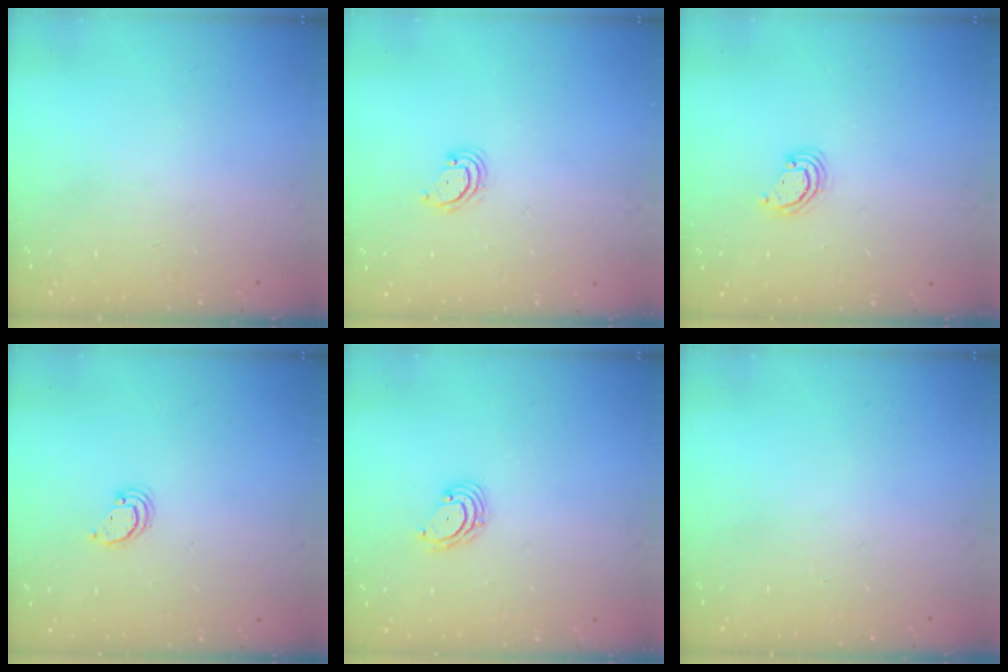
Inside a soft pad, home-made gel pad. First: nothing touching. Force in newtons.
{"total": 2.9, "press": 2.8, "slide": 0.4}
{"total": 2.8, "press": 2.8, "slide": 0.3}
{"total": 2.4, "press": 2.4, "slide": 0.2}
{"total": 2.8, "press": 2.8, "slide": 0.3}
{"total": 0.0}